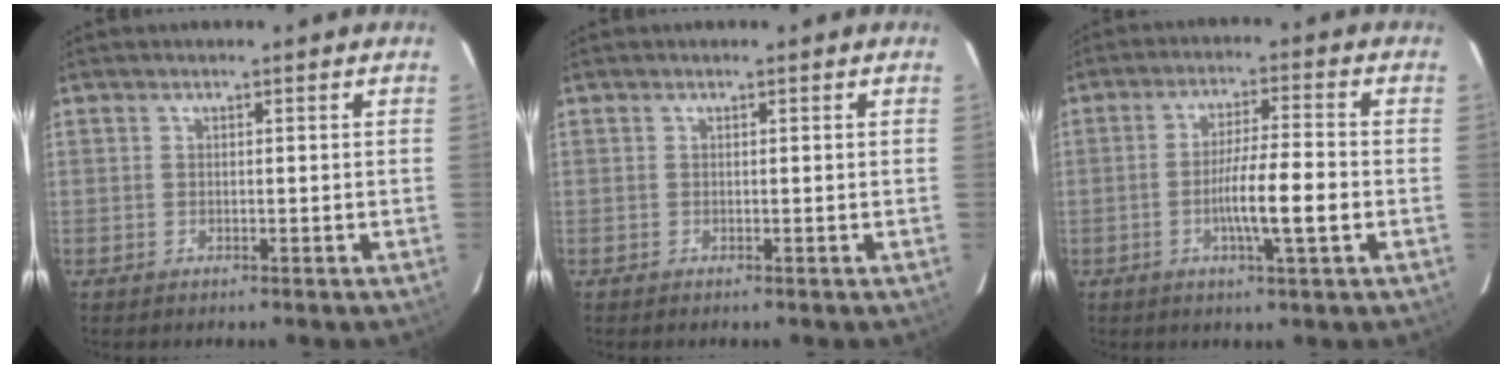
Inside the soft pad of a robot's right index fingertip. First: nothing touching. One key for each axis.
{"total": 0.0}
{"total": 7.9, "fx": -2.1, "fy": 0.1, "fz": 7.6, "tx": -0.132, "ty": -0.001, "tz": -0.039}